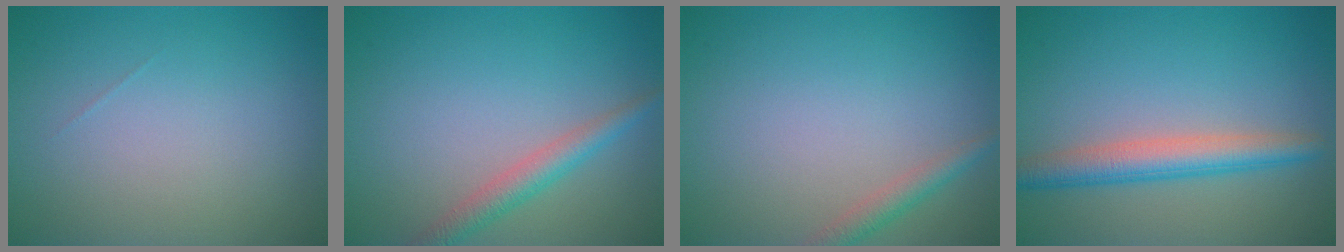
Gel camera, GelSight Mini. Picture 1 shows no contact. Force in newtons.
{"total": 2.5, "press": 2.5, "slide": 0.1}
{"total": 1.8, "press": 1.8, "slide": 0.1}
{"total": 4.8, "press": 4.8, "slide": 0.1}